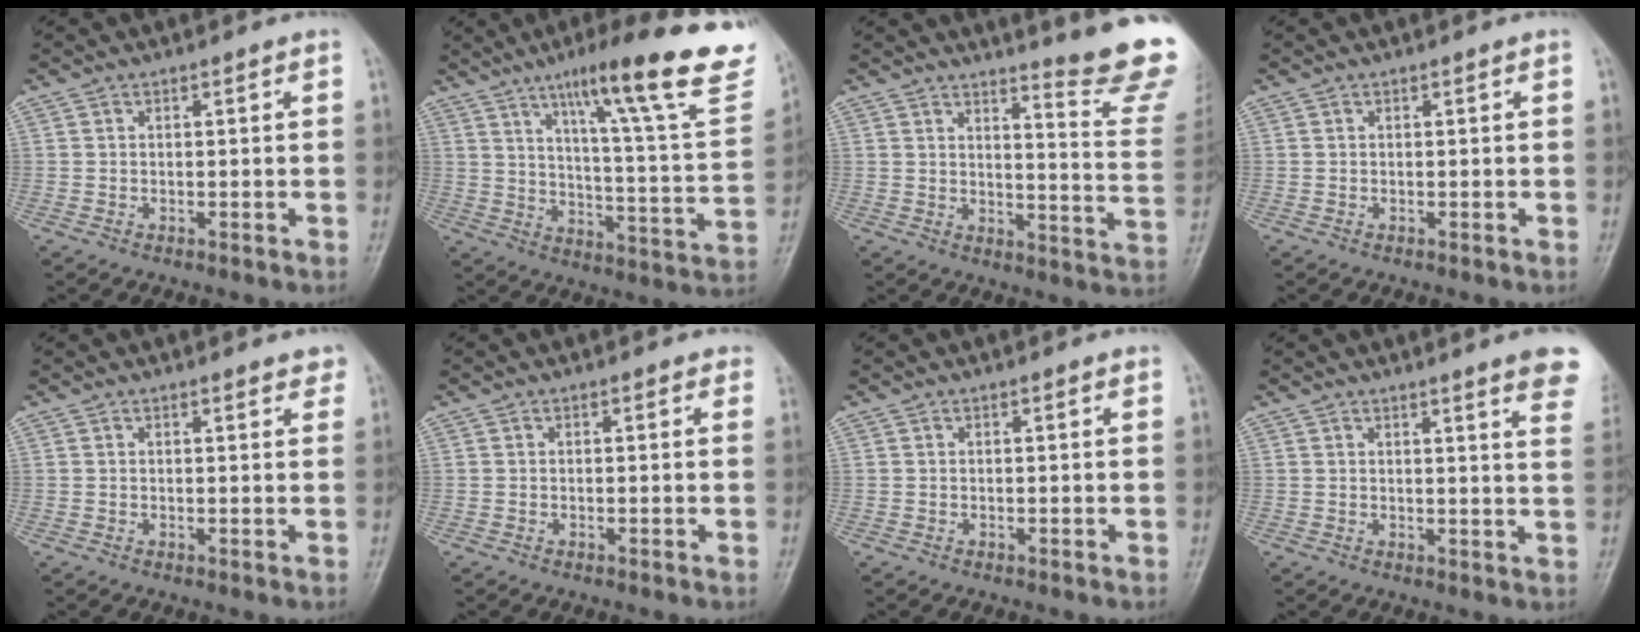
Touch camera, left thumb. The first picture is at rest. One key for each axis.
{"total": 26.6, "fx": 16.7, "fy": 4.0, "fz": 20.3, "tx": -0.269, "ty": -0.058, "tz": 0.236}
{"total": 15.5, "fx": 13.7, "fy": 0.1, "fz": 7.4, "tx": -0.078, "ty": -0.163, "tz": 0.158}
{"total": 0.0}
{"total": 2.6, "fx": 2.2, "fy": 0.8, "fz": 1.2, "tx": 0.000, "ty": -0.005, "tz": 0.019}
{"total": 0.9, "fx": 0.7, "fy": 0.5, "fz": 0.4, "tx": 0.002, "ty": -0.002, "tz": 0.000}
{"total": 0.7, "fx": 0.6, "fy": 0.0, "fz": 0.4, "tx": -0.008, "ty": 0.001, "tz": 0.007}
{"total": 7.7, "fx": 5.9, "fy": 1.4, "fz": 4.9, "tx": -0.038, "ty": -0.014, "tz": 0.053}